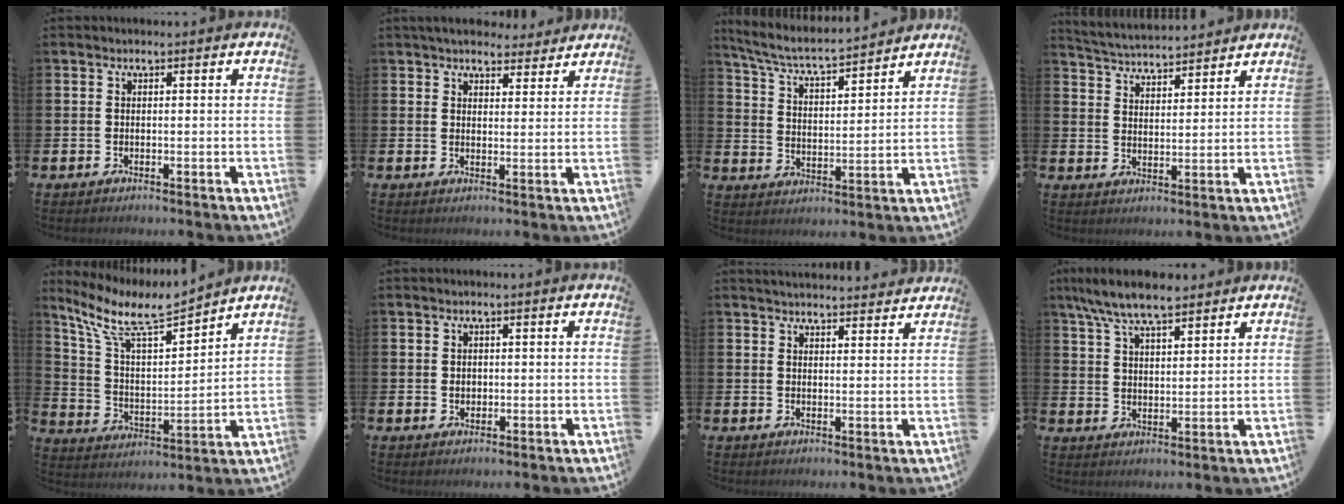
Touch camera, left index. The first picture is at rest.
{"total": 4.8, "force": [4.6, 1.5, 0.4], "torque": [-0.015, -0.023, 0.083]}
{"total": 6.0, "force": [5.7, 0.4, 1.9], "torque": [-0.063, -0.044, 0.095]}
{"total": 4.4, "force": [4.4, 0.3, -0.2], "torque": [-0.018, -0.030, 0.078]}
{"total": 8.9, "force": [7.9, 1.7, 3.8], "torque": [-0.113, -0.046, 0.137]}
{"total": 1.1, "force": [0.3, 1.0, 0.4], "torque": [0.002, 0.003, 0.002]}
{"total": 3.6, "force": [3.6, 0.2, 0.2], "torque": [-0.008, -0.019, 0.066]}
{"total": 7.9, "force": [7.1, 1.6, 3.1], "torque": [-0.080, -0.020, 0.130]}